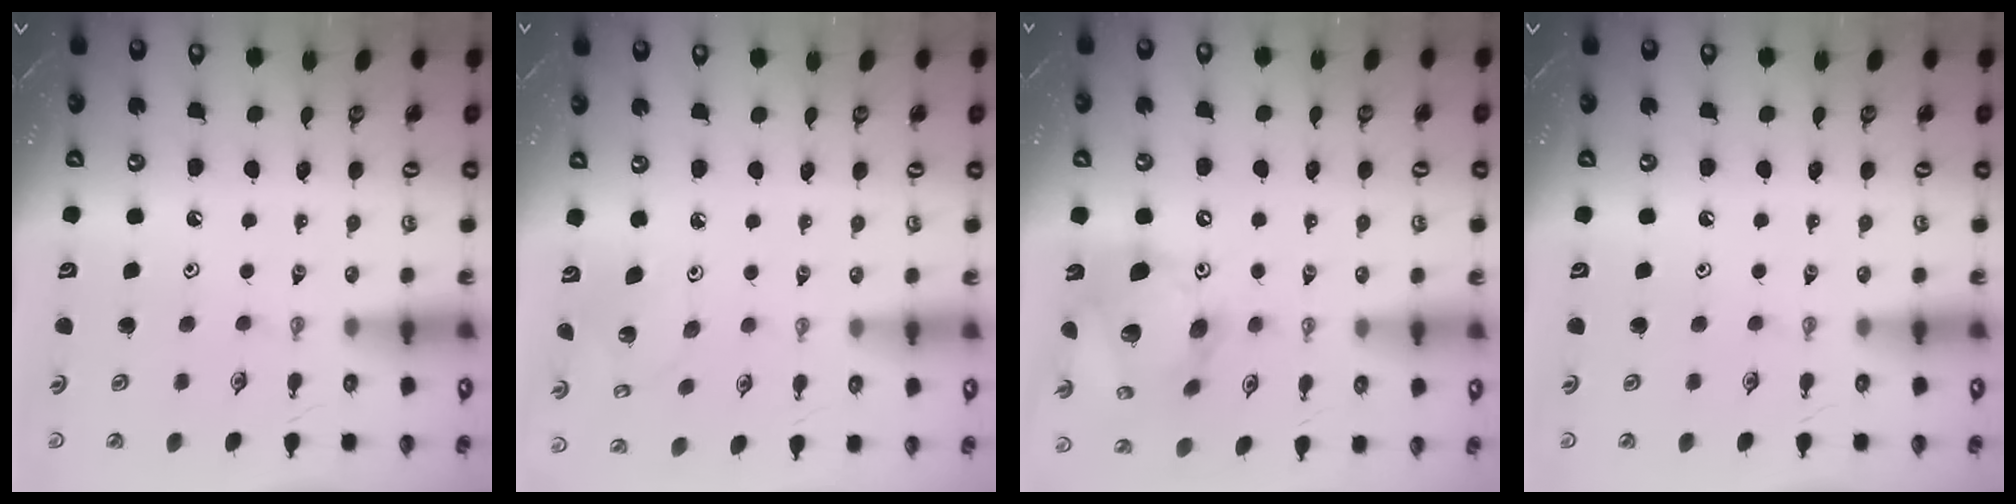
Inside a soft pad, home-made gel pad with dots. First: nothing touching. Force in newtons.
{"total": 4.1, "press": 4.1, "slide": 0.3}
{"total": 17.3, "press": 17.1, "slide": 2.6}
{"total": 0.0}